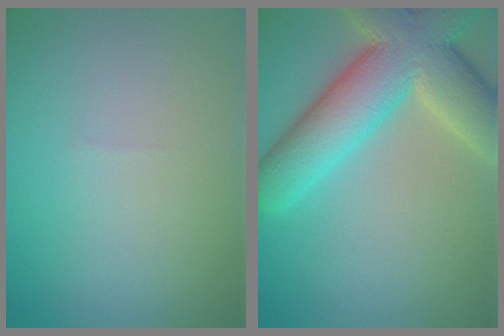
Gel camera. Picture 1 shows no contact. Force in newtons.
{"total": 10.8, "press": 10.7, "slide": 0.8}